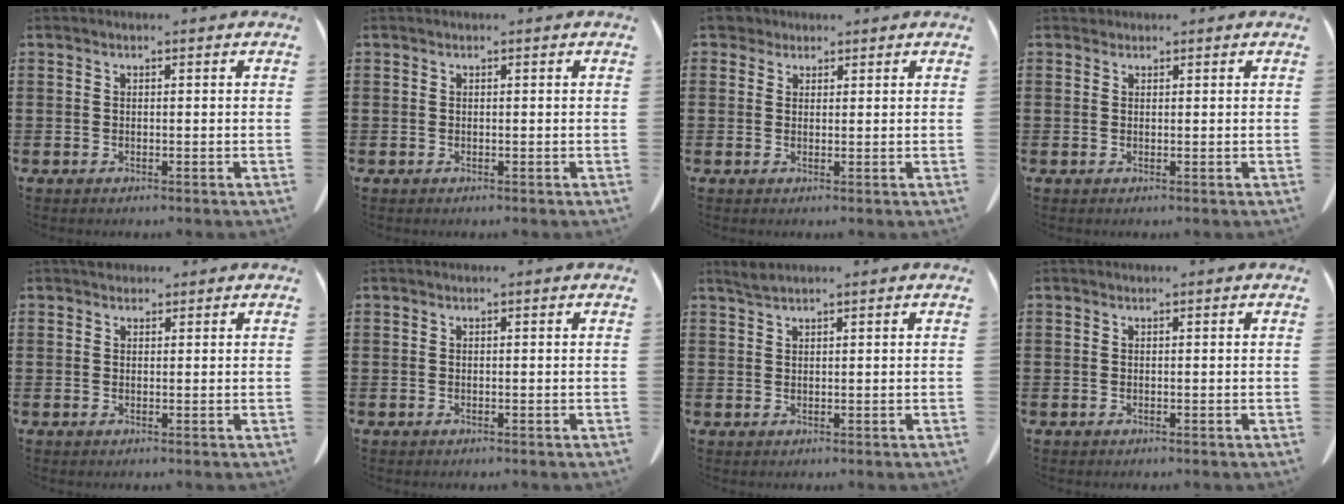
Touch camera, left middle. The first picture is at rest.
{"total": 0.0}
{"total": 2.7, "force": [2.1, 1.5, 0.8], "torque": [-0.025, 0.009, 0.040]}
{"total": 0.7, "force": [0.6, 0.4, 0.0], "torque": [-0.002, 0.001, 0.011]}
{"total": 1.4, "force": [1.1, 0.8, 0.1], "torque": [-0.006, 0.004, 0.022]}
{"total": 0.0}
{"total": 1.4, "force": [1.2, 0.1, 0.7], "torque": [-0.018, -0.001, 0.024]}
{"total": 0.0}